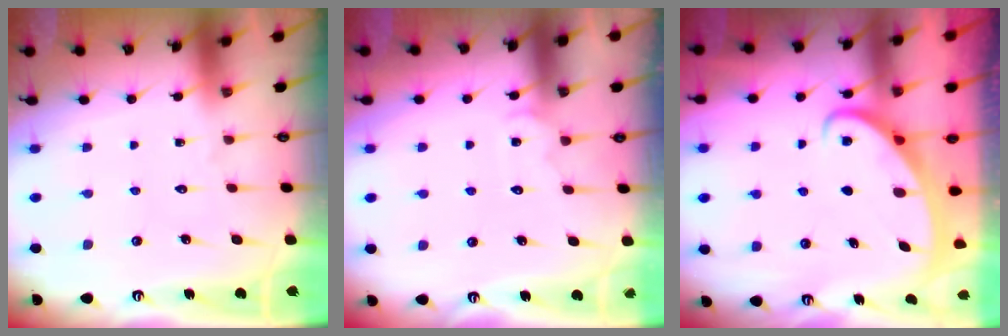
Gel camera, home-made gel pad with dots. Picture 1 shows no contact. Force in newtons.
{"total": 6.1, "press": 6.0, "slide": 0.6}
{"total": 2.6, "press": 2.6, "slide": 0.3}